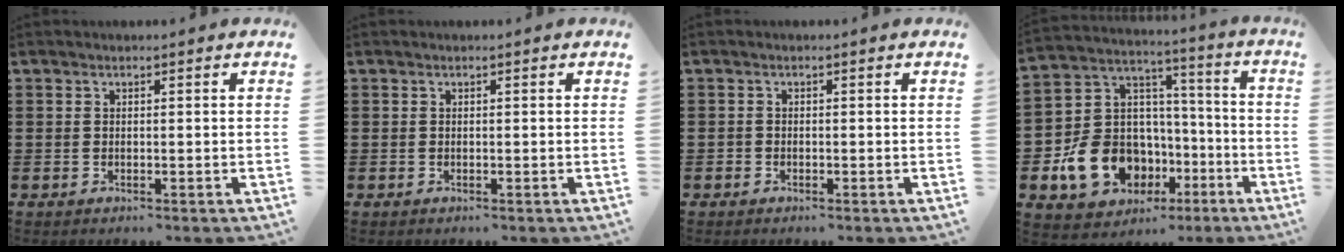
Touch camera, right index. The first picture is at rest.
{"total": 0.0}
{"total": 0.7, "force": [-0.4, 0.6, 0.1], "torque": [-0.003, 0.003, -0.009]}
{"total": 13.4, "force": [-5.6, 10.6, 5.9], "torque": [-0.145, 0.023, -0.091]}